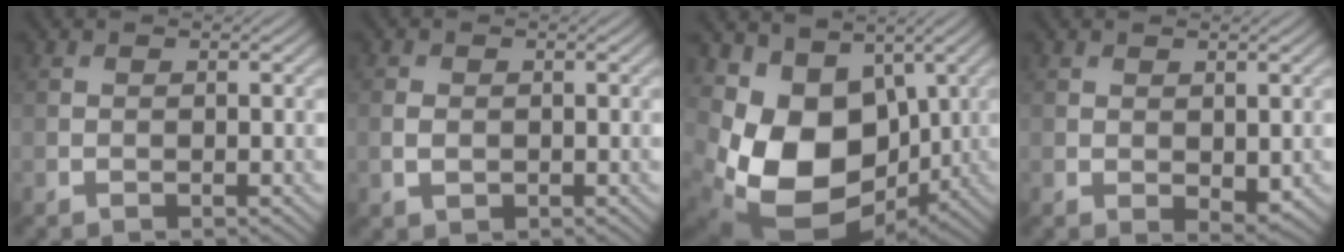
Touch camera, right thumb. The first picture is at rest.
{"total": 1.9, "force": [-0.3, 1.3, 1.3], "torque": [-0.032, -0.003, -0.006]}
{"total": 12.2, "force": [0.4, 9.2, 8.1], "torque": [-0.186, -0.038, 0.012]}
{"total": 2.0, "force": [0.3, 1.2, 1.6], "torque": [-0.027, -0.010, 0.013]}